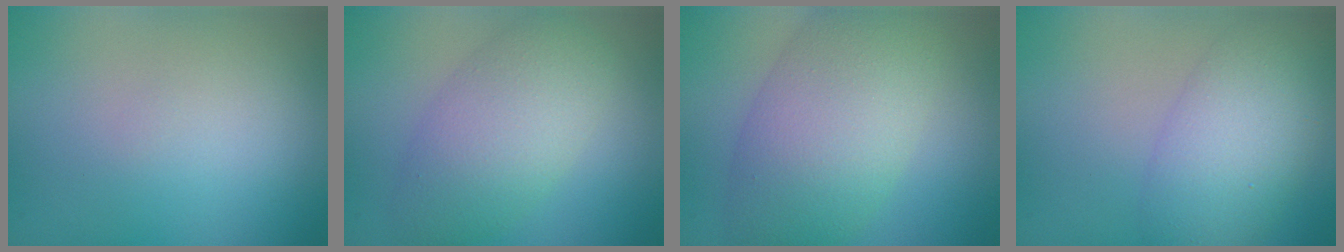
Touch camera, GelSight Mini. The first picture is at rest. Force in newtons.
{"total": 5.0, "press": 5.0, "slide": 0.2}
{"total": 7.3, "press": 7.3, "slide": 0.5}
{"total": 5.2, "press": 5.1, "slide": 0.3}